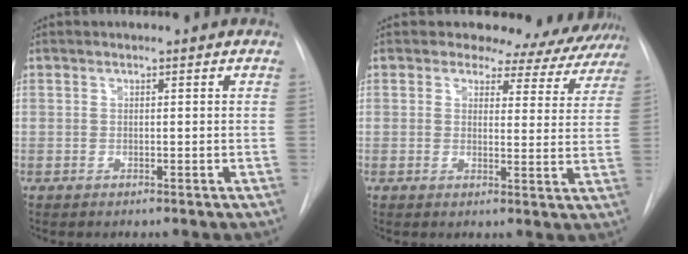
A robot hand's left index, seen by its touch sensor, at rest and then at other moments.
{"total": 10.4, "force": [9.5, 4.1, 0.6], "torque": [0.025, -0.023, 0.079]}